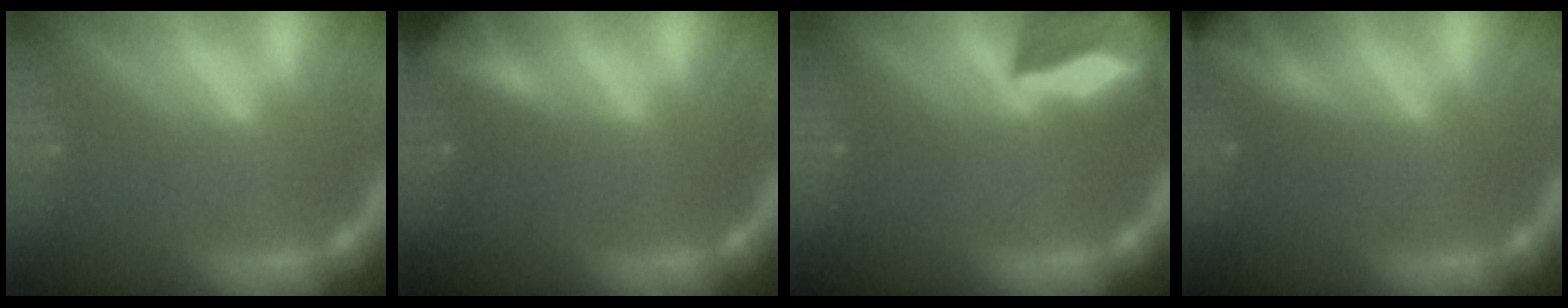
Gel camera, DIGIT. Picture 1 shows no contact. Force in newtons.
{"total": 4.9}
{"total": 10.0}
{"total": 9.0}